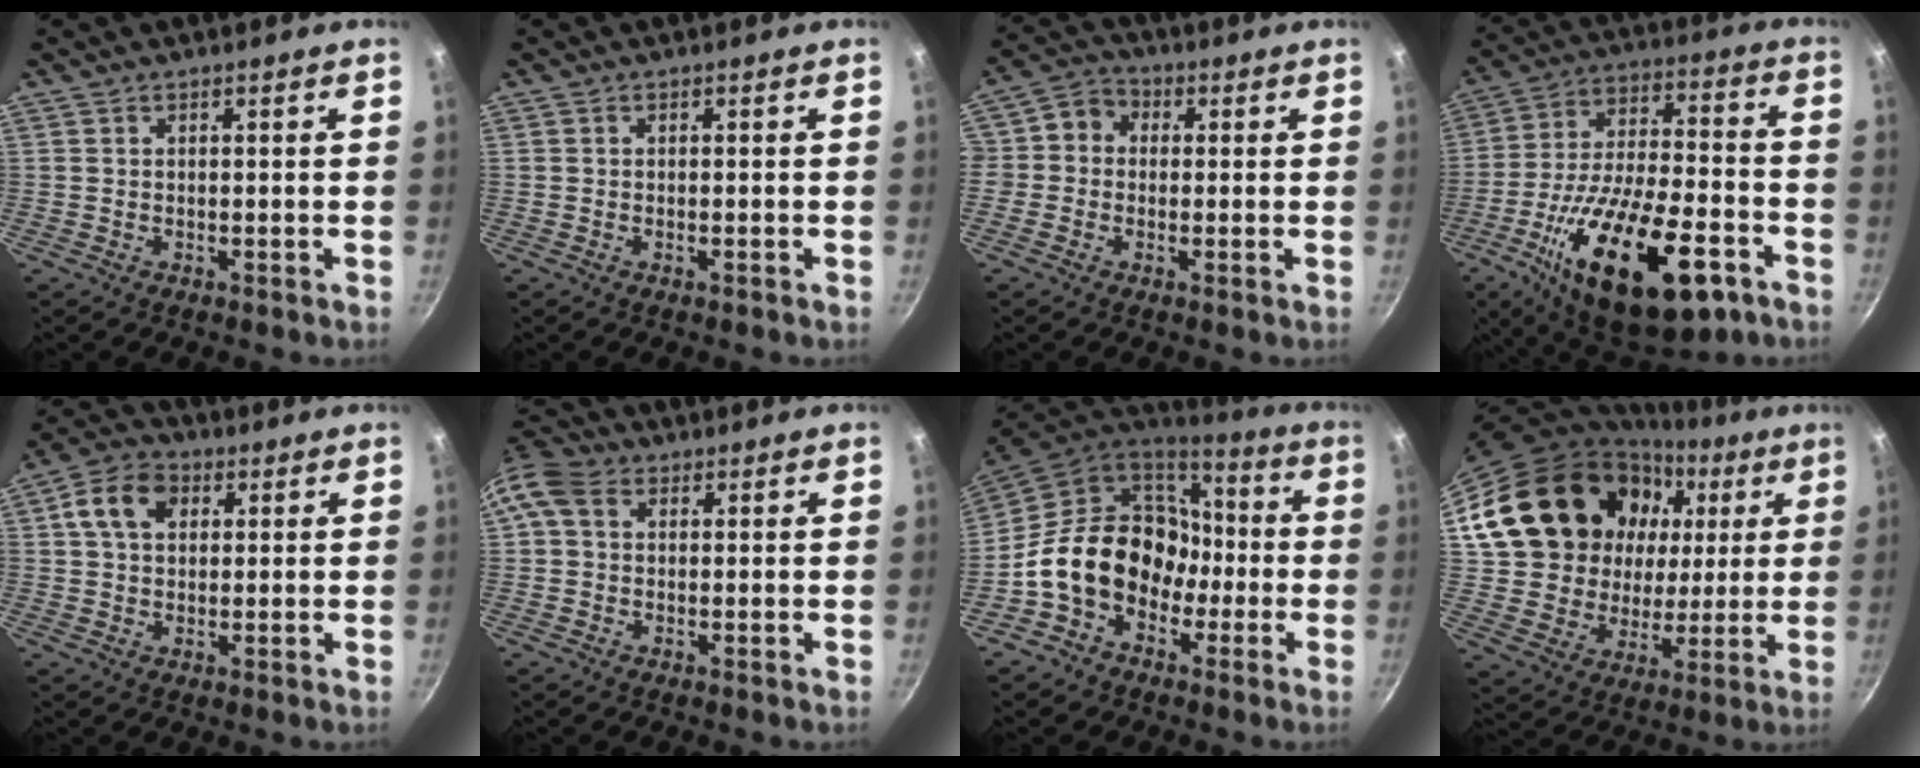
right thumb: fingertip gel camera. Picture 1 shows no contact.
{"total": 0.5, "force": [-0.3, 0.1, 0.4], "torque": [-0.008, 0.004, -0.008]}
{"total": 5.4, "force": [0.0, 4.9, 2.2], "torque": [-0.009, 0.011, -0.022]}
{"total": 28.6, "force": [-12.9, 12.2, 22.4], "torque": [-0.355, 0.040, -0.198]}
{"total": 8.4, "force": [2.4, 6.2, 5.1], "torque": [-0.075, 0.012, 0.030]}
{"total": 7.5, "force": [1.8, 5.7, 4.5], "torque": [-0.088, 0.016, 0.017]}
{"total": 18.9, "force": [-3.9, 14.9, 10.9], "torque": [-0.140, 0.067, -0.068]}
{"total": 25.2, "force": [8.3, 19.8, 13.1], "torque": [-0.213, 0.018, 0.160]}